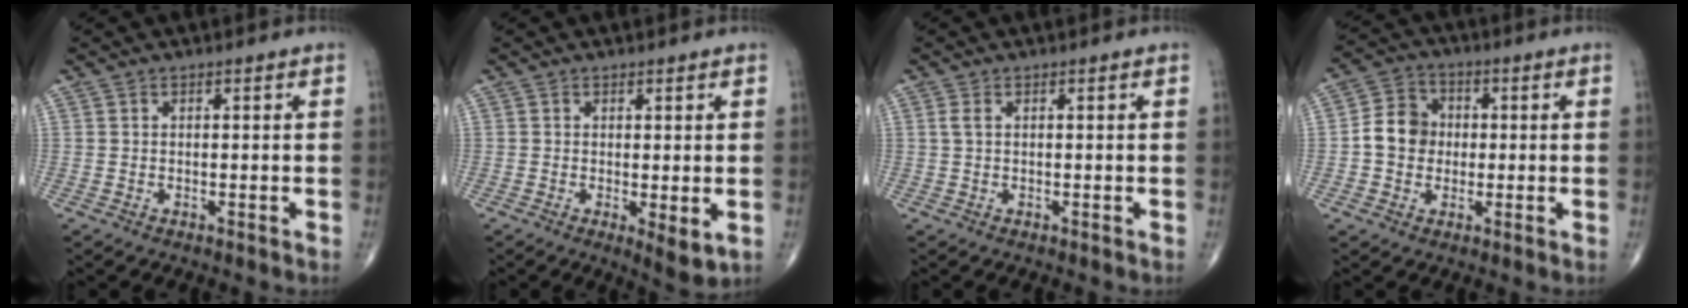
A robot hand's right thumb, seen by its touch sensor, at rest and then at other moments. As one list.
[{"total": 4.3, "force": [-0.7, 1.3, 4.0], "torque": [-0.062, -0.016, -0.009]}, {"total": 1.2, "force": [0.3, 0.5, 1.0], "torque": [-0.029, 0.007, 0.008]}, {"total": 7.8, "force": [-0.3, 6.8, 3.8], "torque": [-0.044, 0.020, -0.017]}]